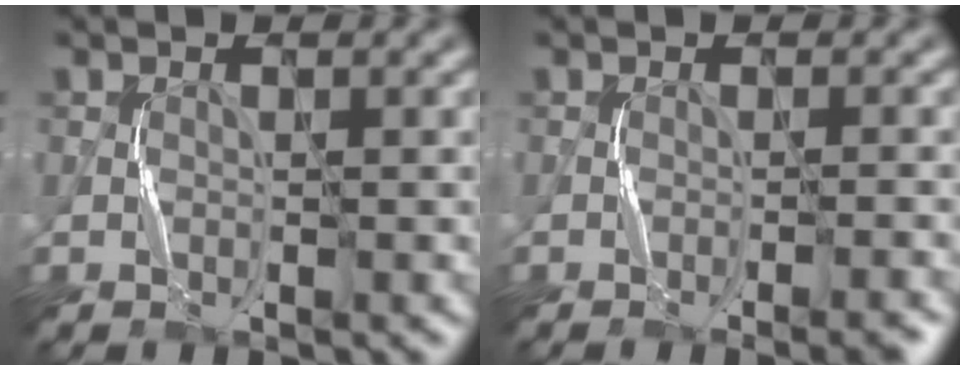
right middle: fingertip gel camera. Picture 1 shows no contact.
{"total": 1.9, "force": [-1.1, 0.1, 1.6], "torque": [-0.019, 0.005, -0.016]}